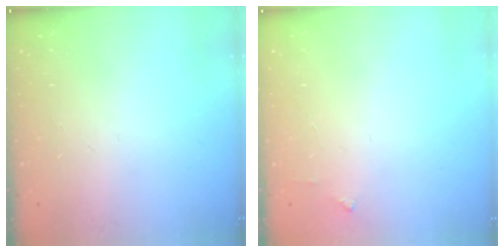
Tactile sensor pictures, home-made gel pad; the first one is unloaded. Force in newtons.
{"total": 2.6, "press": 2.6, "slide": 0.2}